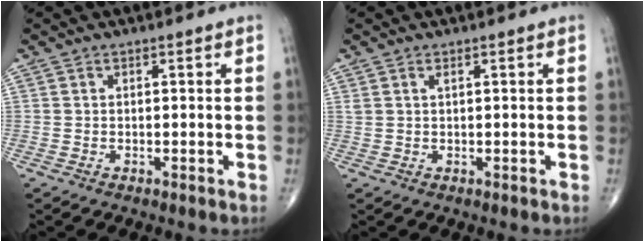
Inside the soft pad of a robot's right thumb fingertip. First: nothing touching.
{"total": 0.9, "force": [0.5, 0.2, 0.7], "torque": [-0.018, 0.006, 0.012]}